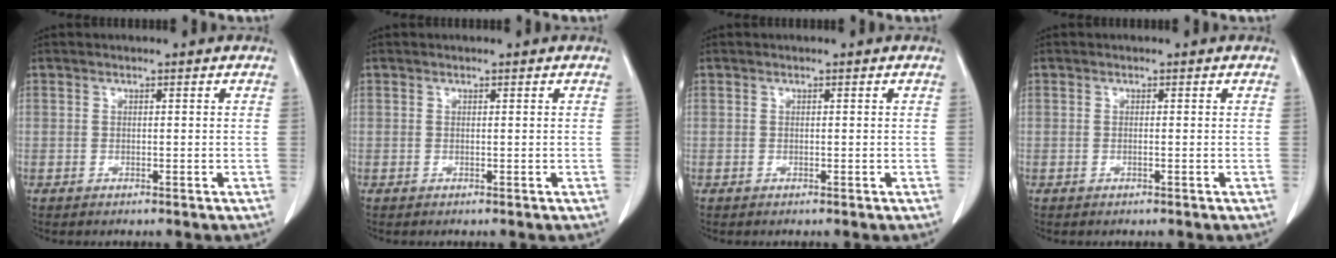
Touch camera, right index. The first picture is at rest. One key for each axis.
{"total": 0.0}
{"total": 0.0}
{"total": 0.0}